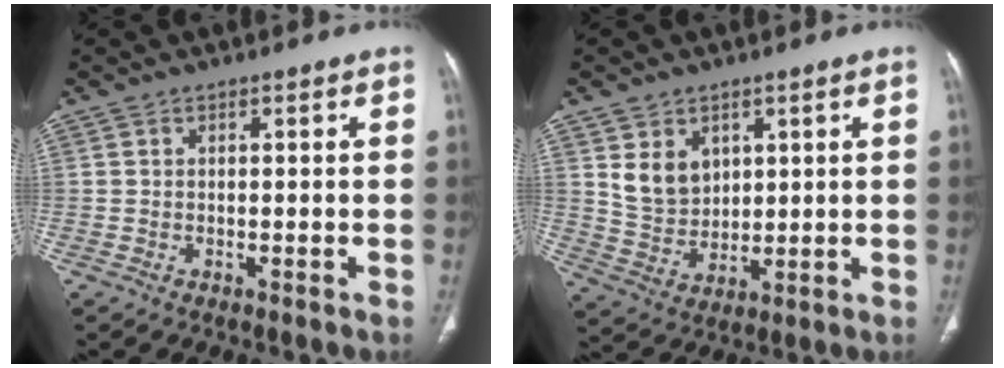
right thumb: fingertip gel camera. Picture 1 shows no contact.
{"total": 7.6, "force": [3.0, 5.8, 3.8], "torque": [-0.045, -0.023, 0.070]}